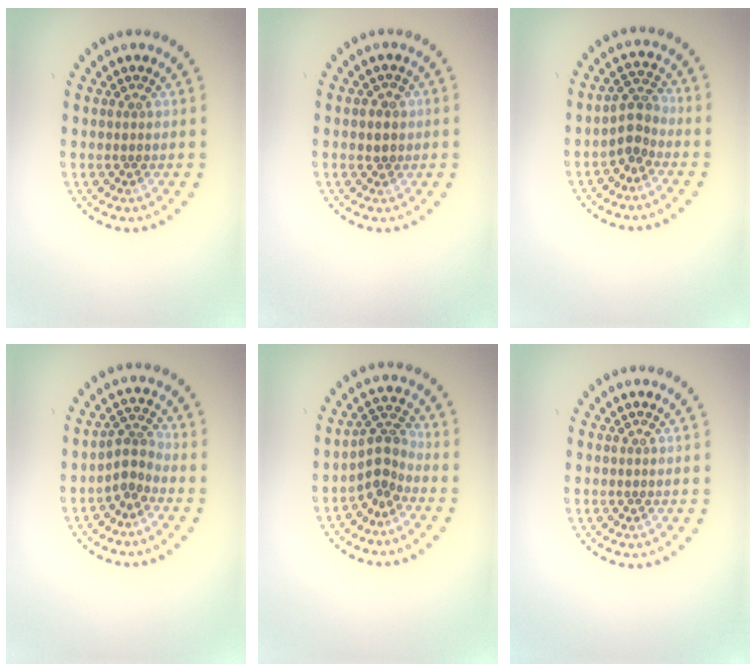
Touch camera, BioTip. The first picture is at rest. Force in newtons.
{"total": 1.1, "press": 1.0, "slide": 0.6}
{"total": 2.3, "press": 1.9, "slide": 1.2}
{"total": 2.2, "press": 1.5, "slide": 1.7}
{"total": 2.5, "press": 1.9, "slide": 1.7}
{"total": 0.0}